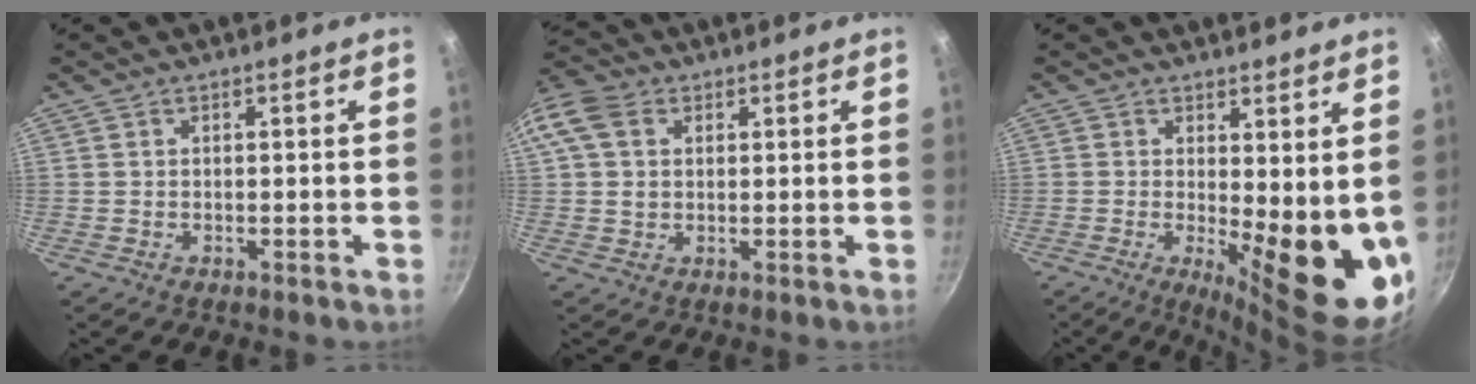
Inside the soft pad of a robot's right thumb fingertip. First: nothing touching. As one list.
[{"total": 10.7, "force": [2.9, 8.3, 6.0], "torque": [-0.131, 0.015, 0.043]}, {"total": 13.7, "force": [0.7, 5.0, 12.8], "torque": [-0.136, -0.034, 0.021]}]